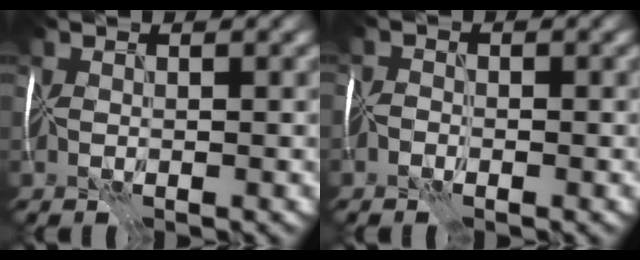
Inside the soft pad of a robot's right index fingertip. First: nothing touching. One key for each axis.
{"total": 0.0}